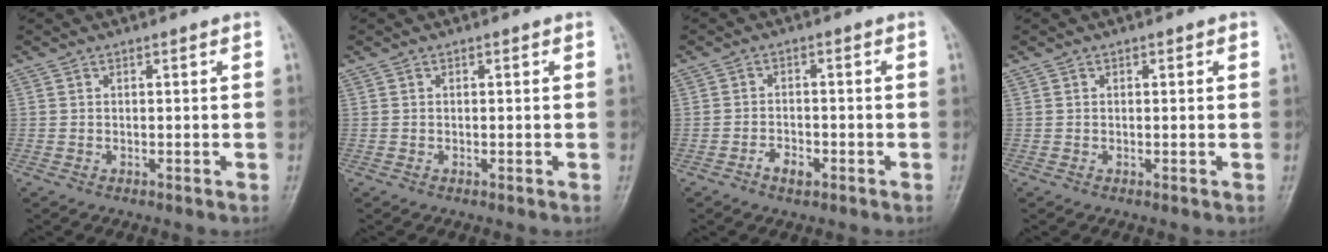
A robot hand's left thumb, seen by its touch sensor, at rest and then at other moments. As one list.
[{"total": 0.0}, {"total": 3.0, "force": [-1.8, 1.7, 1.7], "torque": [-0.025, 0.011, -0.030]}, {"total": 0.7, "force": [0.3, 0.4, 0.4], "torque": [0.000, 0.000, 0.002]}]